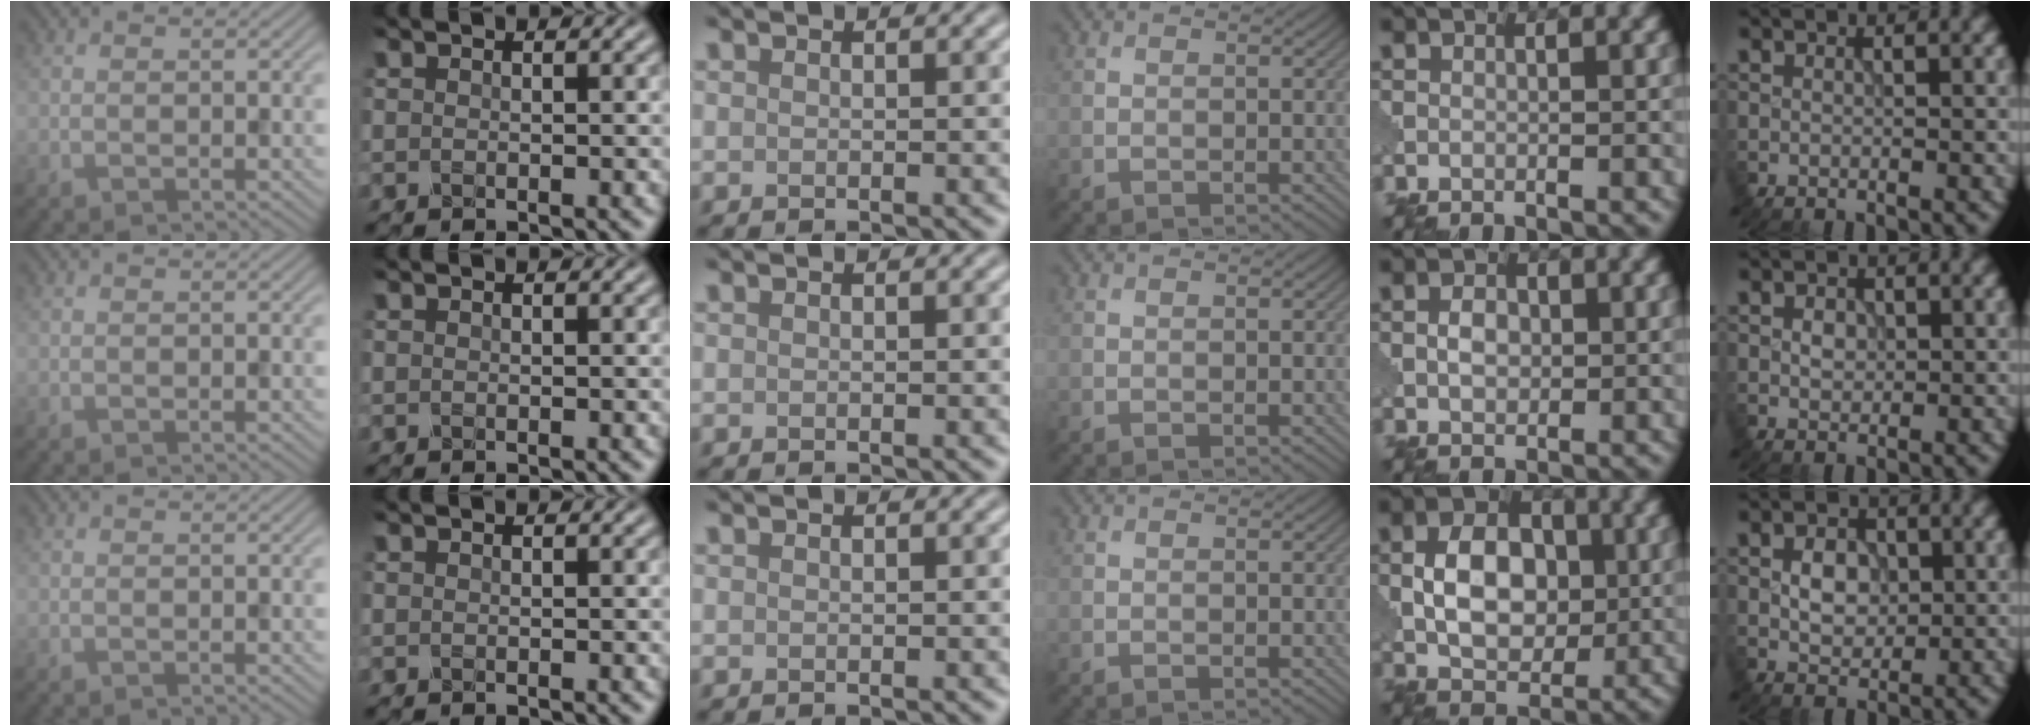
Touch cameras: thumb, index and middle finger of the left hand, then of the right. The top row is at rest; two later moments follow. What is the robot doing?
{"motion": "close", "object": "eyeshadow palette"}